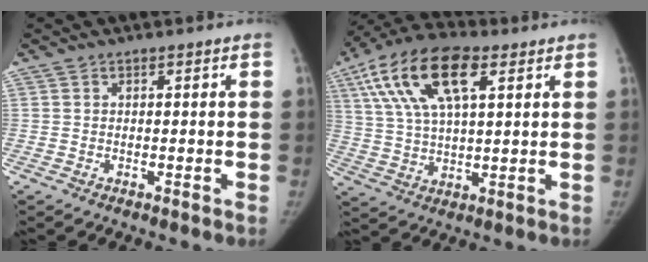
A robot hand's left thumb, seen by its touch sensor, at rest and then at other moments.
{"total": 17.2, "force": [7.1, 7.5, 13.8], "torque": [-0.261, 0.010, 0.125]}